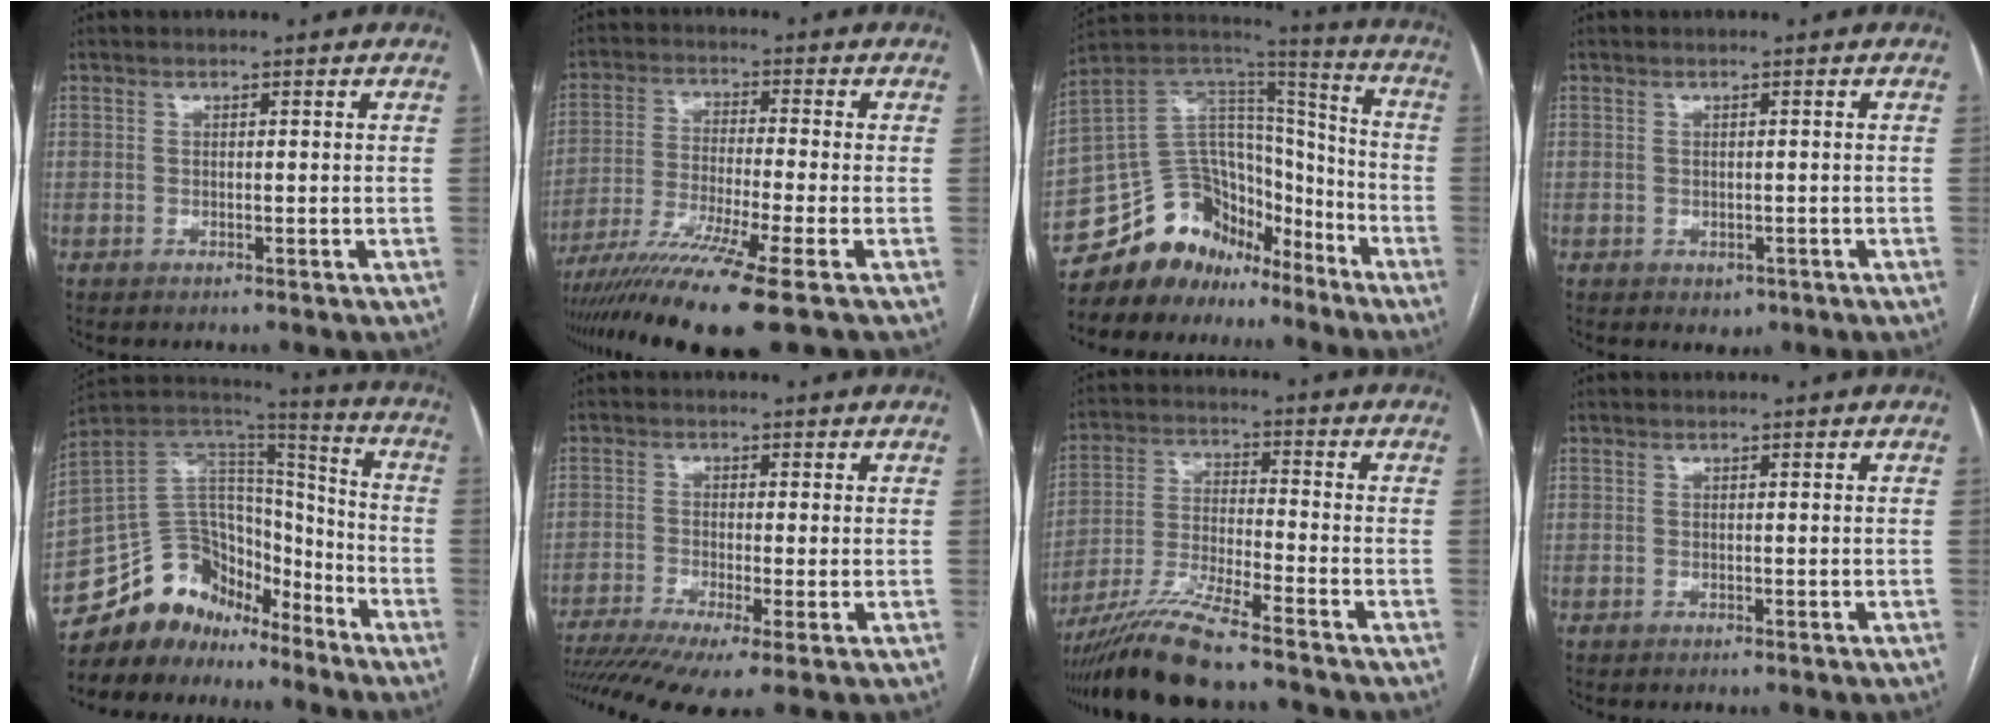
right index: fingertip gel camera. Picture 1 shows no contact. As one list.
[{"total": 13.2, "force": [-9.1, -1.6, 9.4], "torque": [-0.176, -0.035, -0.155]}, {"total": 15.8, "force": [-12.3, 9.0, 4.1], "torque": [-0.065, 0.097, -0.213]}, {"total": 1.7, "force": [-0.7, 1.3, 0.9], "torque": [-0.009, 0.001, 0.001]}, {"total": 14.6, "force": [-11.7, 8.2, 2.8], "torque": [-0.043, 0.098, -0.206]}, {"total": 11.7, "force": [-7.6, 1.7, 8.8], "torque": [-0.170, -0.015, -0.125]}, {"total": 11.3, "force": [-9.3, -0.3, 6.4], "torque": [-0.129, -0.022, -0.173]}, {"total": 0.0}]